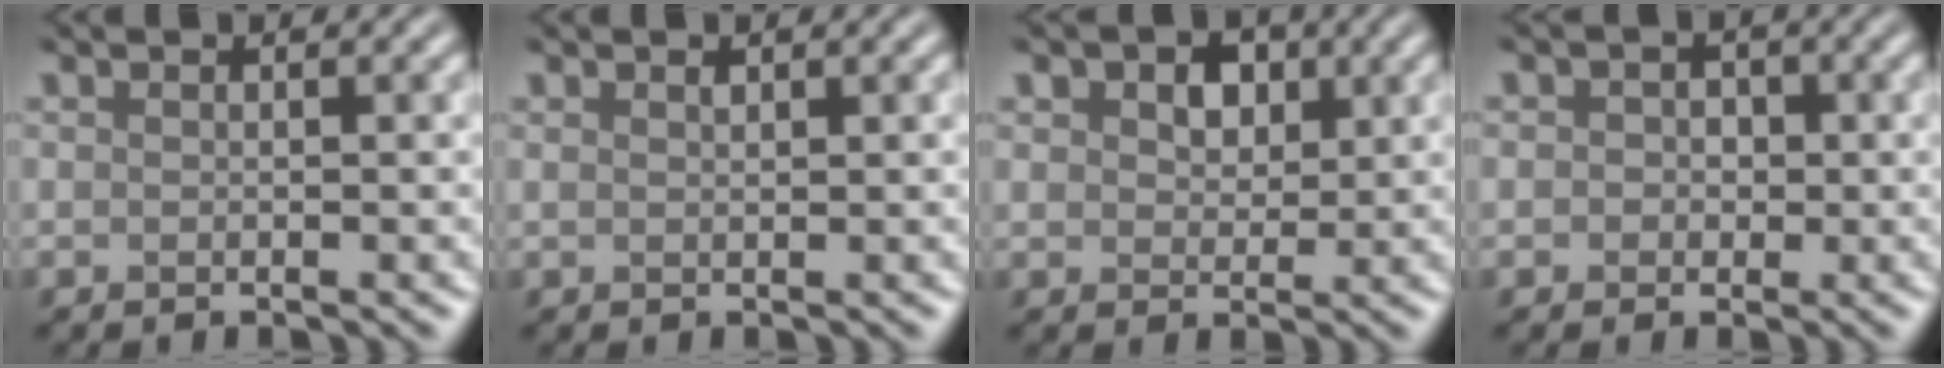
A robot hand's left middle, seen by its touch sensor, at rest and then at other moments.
{"total": 0.6, "force": [0.5, 0.2, 0.1], "torque": [-0.002, 0.012, 0.009]}
{"total": 2.4, "force": [1.7, 1.6, 0.6], "torque": [-0.029, 0.021, 0.029]}
{"total": 1.1, "force": [-0.1, 0.6, -0.9], "torque": [0.005, 0.008, 0.004]}